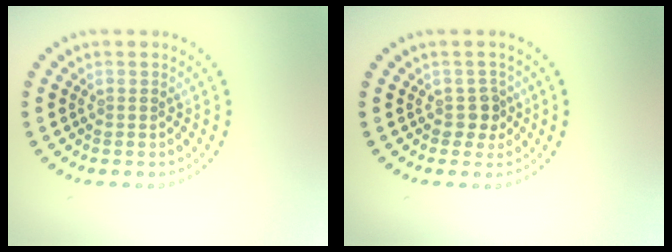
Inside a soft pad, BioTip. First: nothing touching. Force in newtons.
{"total": 1.8, "press": 1.6, "slide": 0.9}